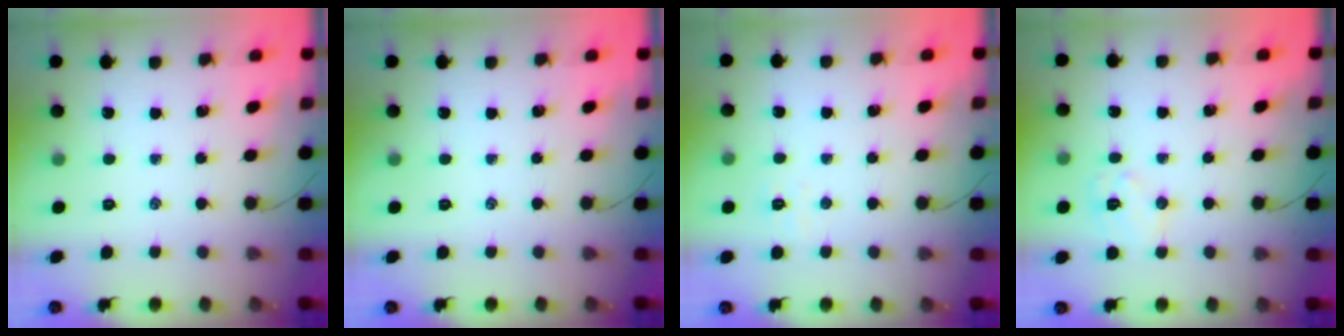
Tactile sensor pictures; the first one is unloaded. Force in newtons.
{"total": 0.0}
{"total": 2.5, "press": 2.4, "slide": 0.7}
{"total": 6.3, "press": 6.2, "slide": 0.9}